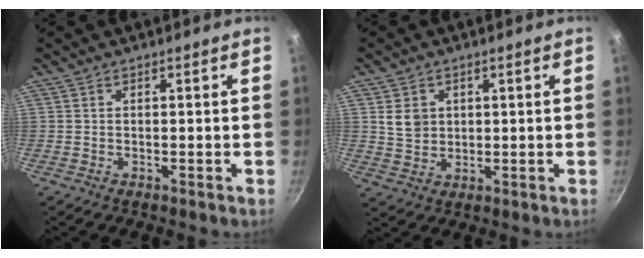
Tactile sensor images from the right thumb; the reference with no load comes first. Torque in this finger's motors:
{"motor_torque": [-0.72, 0.67, 0.23, 0.01, 0.00]}